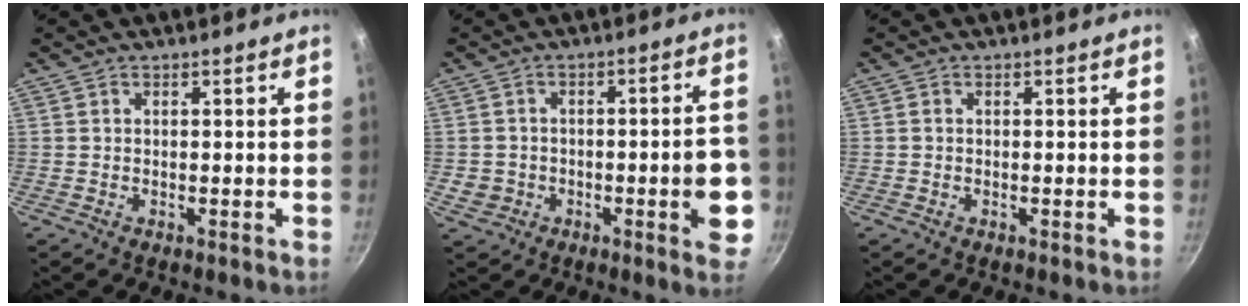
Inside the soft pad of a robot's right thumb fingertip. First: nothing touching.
{"total": 9.7, "force": [-2.3, 4.9, 8.0], "torque": [-0.081, 0.026, -0.023]}
{"total": 0.6, "force": [0.1, 0.5, 0.4], "torque": [-0.007, 0.003, 0.000]}